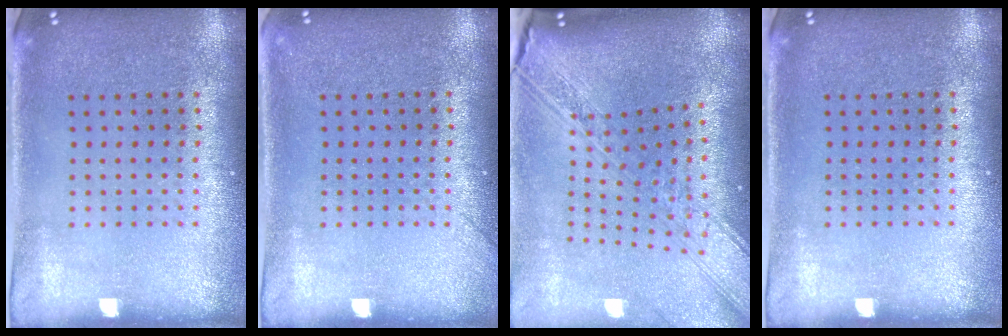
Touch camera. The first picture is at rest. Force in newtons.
{"total": 0.8, "press": 0.8, "slide": 0.1}
{"total": 3.5, "press": 2.6, "slide": 2.4}
{"total": 0.0}